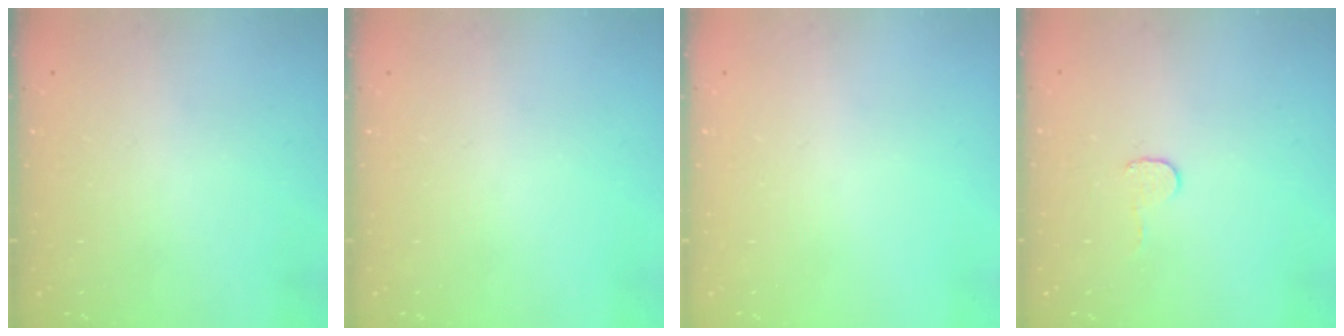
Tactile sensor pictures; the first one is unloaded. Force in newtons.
{"total": 0.0}
{"total": 0.0}
{"total": 3.7, "press": 3.6, "slide": 0.3}